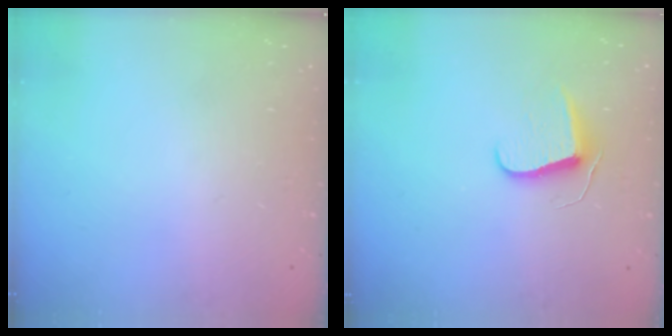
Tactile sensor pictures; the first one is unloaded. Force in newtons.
{"total": 7.5, "press": 7.4, "slide": 0.6}